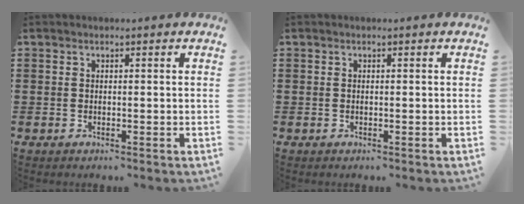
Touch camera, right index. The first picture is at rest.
{"total": 0.0}